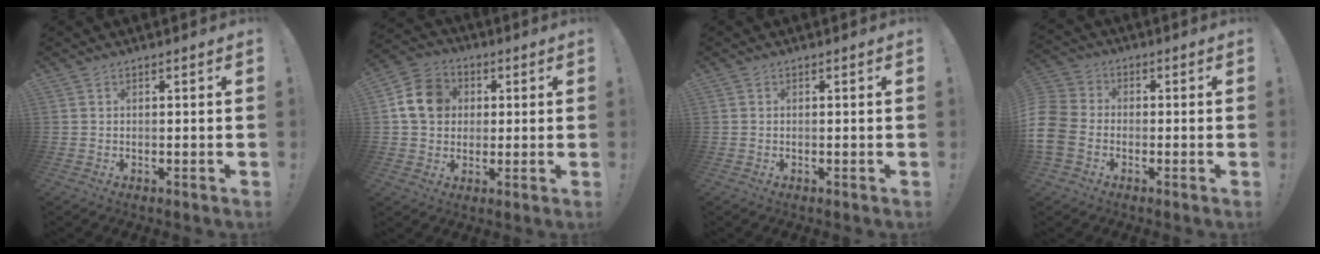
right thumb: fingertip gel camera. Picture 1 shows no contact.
{"total": 11.9, "force": [2.6, 10.2, 5.7], "torque": [-0.079, 0.006, 0.058]}
{"total": 0.0}
{"total": 9.1, "force": [-3.7, 7.0, 4.5], "torque": [-0.101, 0.026, -0.065]}